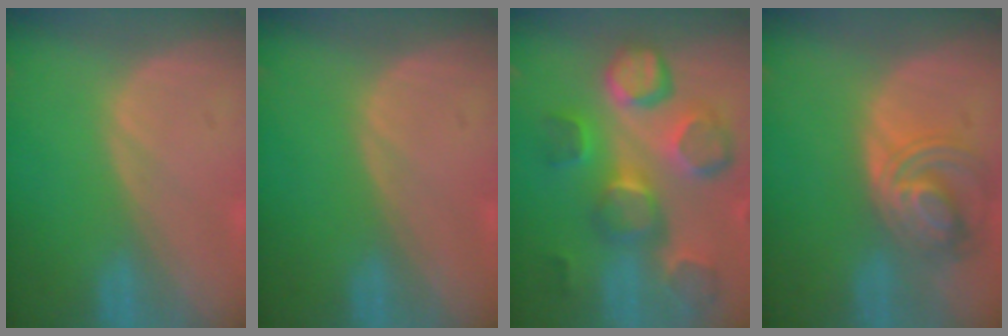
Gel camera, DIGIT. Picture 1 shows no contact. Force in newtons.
{"total": 0.0}
{"total": 12.5, "press": 11.1, "slide": 5.8}
{"total": 6.8, "press": 6.7, "slide": 1.2}